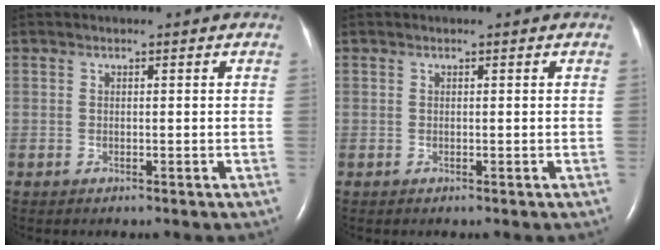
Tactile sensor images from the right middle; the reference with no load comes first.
{"total": 0.0}